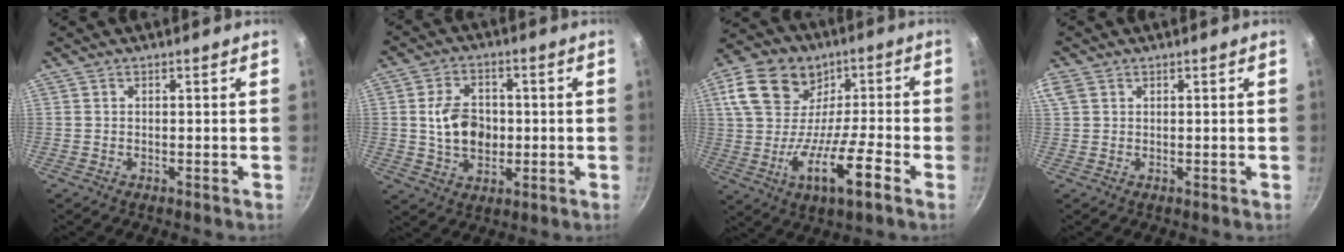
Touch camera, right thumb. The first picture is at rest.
{"total": 9.6, "force": [0.1, 7.0, 6.7], "torque": [-0.096, 0.005, 0.001]}
{"total": 16.4, "force": [-3.0, 10.1, 12.6], "torque": [-0.194, 0.029, -0.067]}
{"total": 4.1, "force": [1.8, 2.8, 2.4], "torque": [-0.056, 0.011, 0.040]}